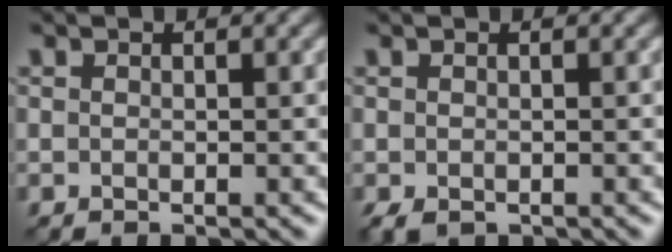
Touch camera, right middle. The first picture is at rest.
{"total": 1.3, "force": [-0.9, 0.7, 0.7], "torque": [-0.017, -0.010, -0.016]}